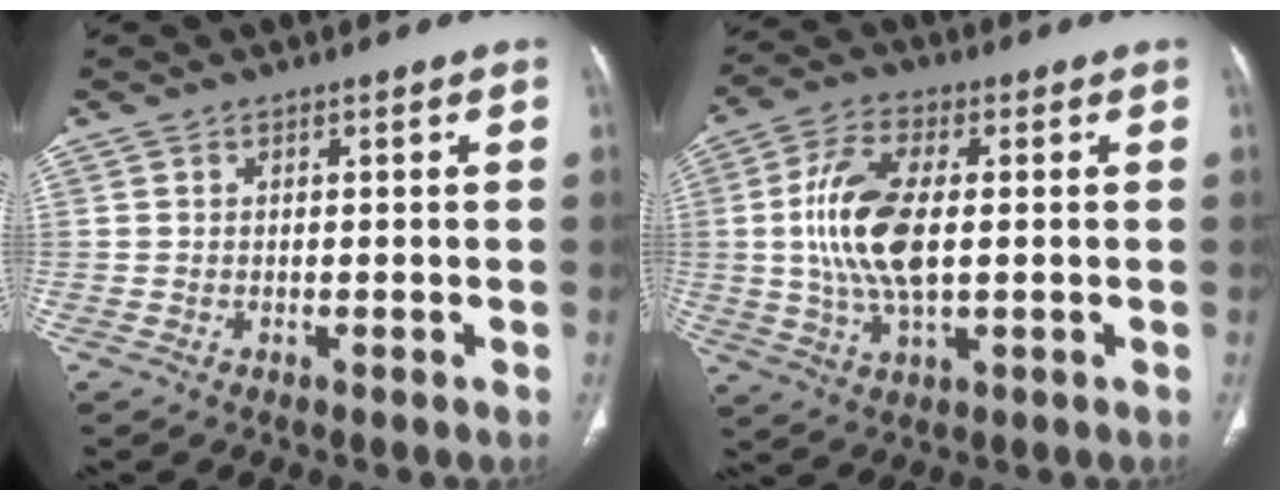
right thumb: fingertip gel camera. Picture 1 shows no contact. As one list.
[{"total": 13.2, "force": [0.7, 6.2, 11.6], "torque": [-0.240, 0.004, 0.014]}]